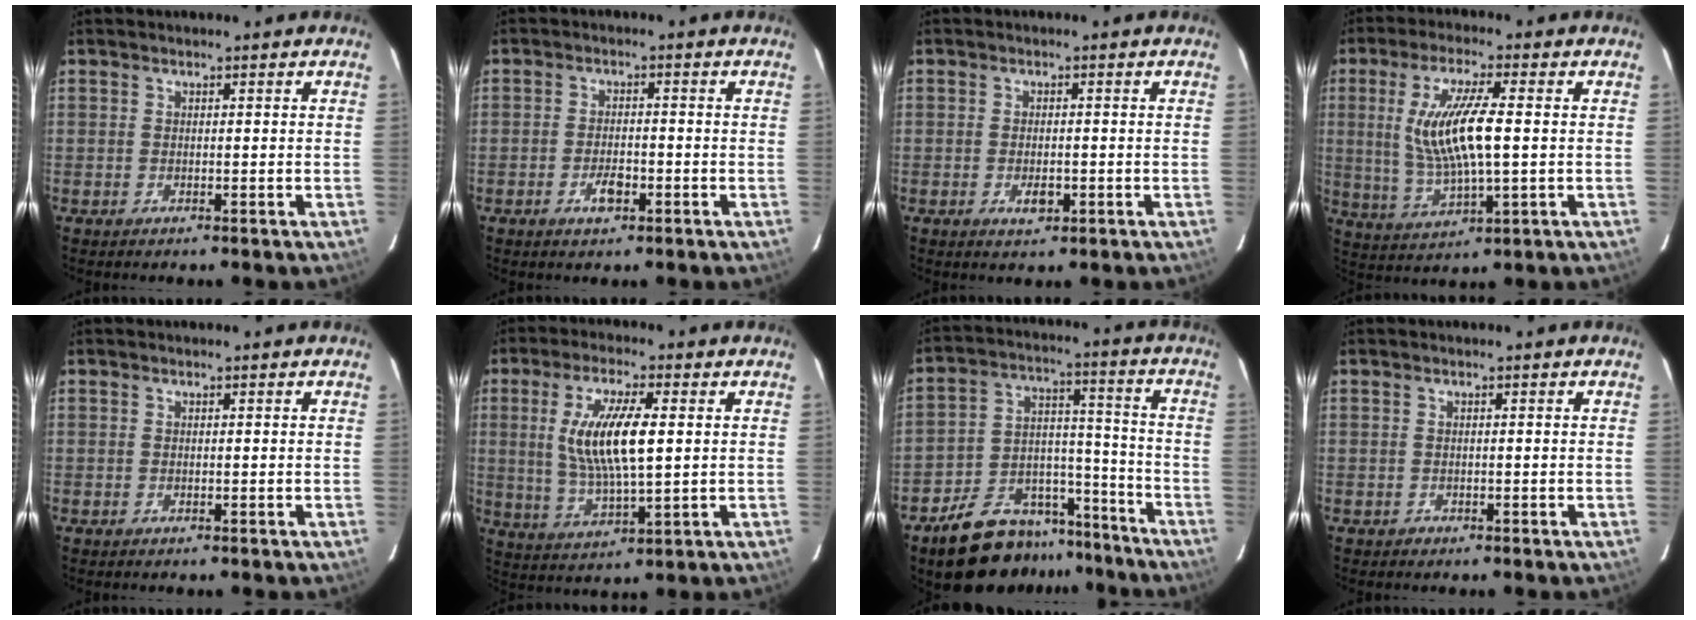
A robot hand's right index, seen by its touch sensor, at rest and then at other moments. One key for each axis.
{"total": 3.8, "fx": -1.9, "fy": 1.8, "fz": 2.7, "tx": -0.056, "ty": -0.001, "tz": -0.031}
{"total": 2.9, "fx": -1.1, "fy": 1.6, "fz": 2.1, "tx": -0.039, "ty": -0.003, "tz": -0.016}
{"total": 12.7, "fx": 0.9, "fy": 2.9, "fz": 12.3, "tx": -0.239, "ty": -0.007, "tz": 0.029}
{"total": 0.0}
{"total": 12.2, "fx": 1.8, "fy": 3.2, "fz": 11.6, "tx": -0.226, "ty": -0.003, "tz": 0.040}
{"total": 16.6, "fx": -13.2, "fy": 8.6, "fz": 5.2, "tx": -0.103, "ty": 0.060, "tz": -0.182}
{"total": 0.7, "fx": -0.4, "fy": 0.5, "fz": 0.0, "tx": 0.002, "ty": 0.003, "tz": -0.004}